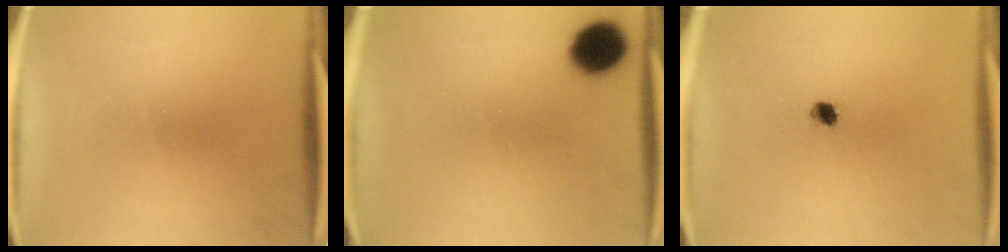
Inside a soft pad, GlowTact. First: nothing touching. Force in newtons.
{"total": 10.1}
{"total": 2.1}